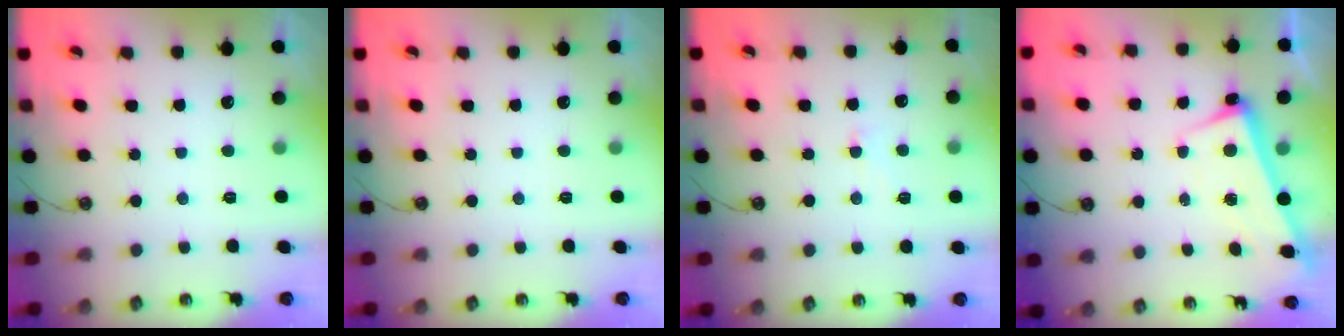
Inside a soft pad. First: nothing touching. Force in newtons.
{"total": 0.0}
{"total": 1.1, "press": 1.0, "slide": 0.5}
{"total": 2.6, "press": 2.4, "slide": 0.9}